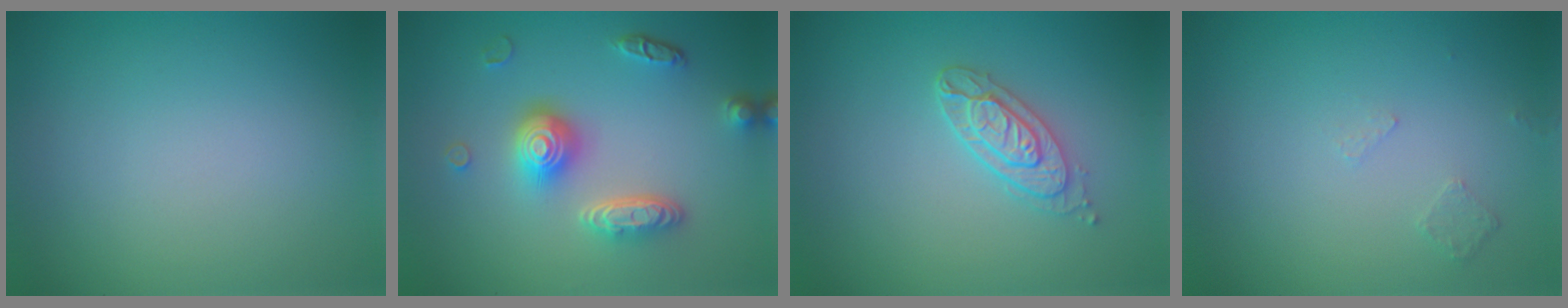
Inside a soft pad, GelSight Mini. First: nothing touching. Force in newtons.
{"total": 4.5, "press": 3.5, "slide": 2.8}
{"total": 2.9, "press": 2.5, "slide": 1.5}
{"total": 0.6, "press": 0.5, "slide": 0.4}